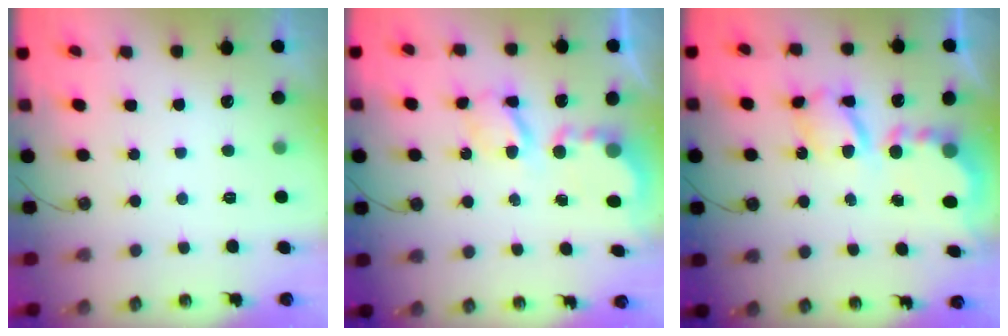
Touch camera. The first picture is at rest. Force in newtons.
{"total": 6.0, "press": 6.0, "slide": 0.4}
{"total": 8.1, "press": 8.1, "slide": 0.2}